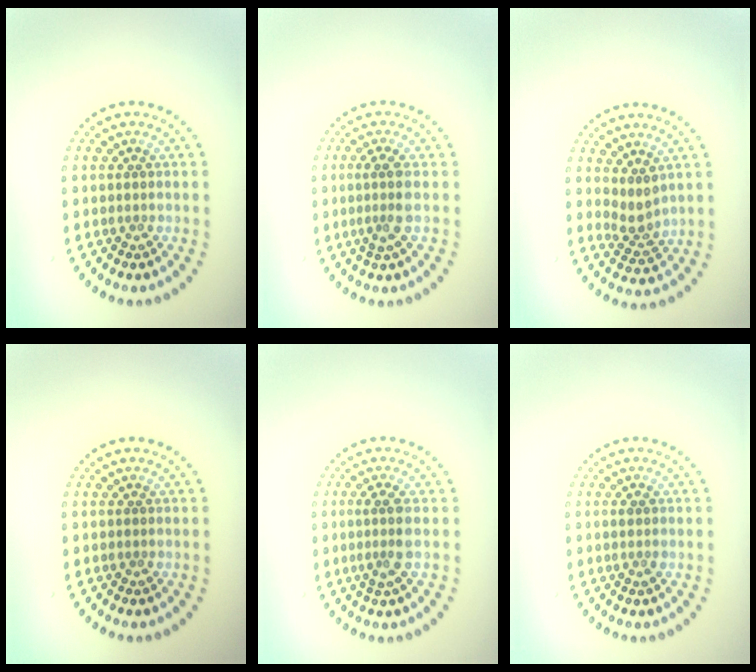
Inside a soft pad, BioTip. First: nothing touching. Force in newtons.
{"total": 2.3, "press": 1.8, "slide": 1.5}
{"total": 2.2, "press": 1.6, "slide": 1.5}
{"total": 0.0}
{"total": 2.3, "press": 1.8, "slide": 1.4}
{"total": 0.8, "press": 0.8, "slide": 0.2}